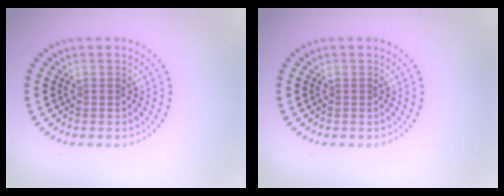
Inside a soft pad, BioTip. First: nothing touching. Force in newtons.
{"total": 0.0}